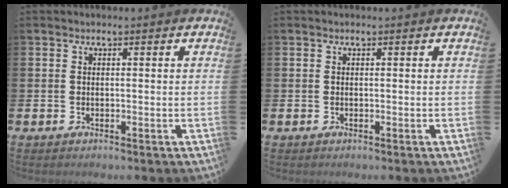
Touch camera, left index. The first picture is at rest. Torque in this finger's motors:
{"motor_torque": [0.04, -0.01, -0.02, 0.00]}